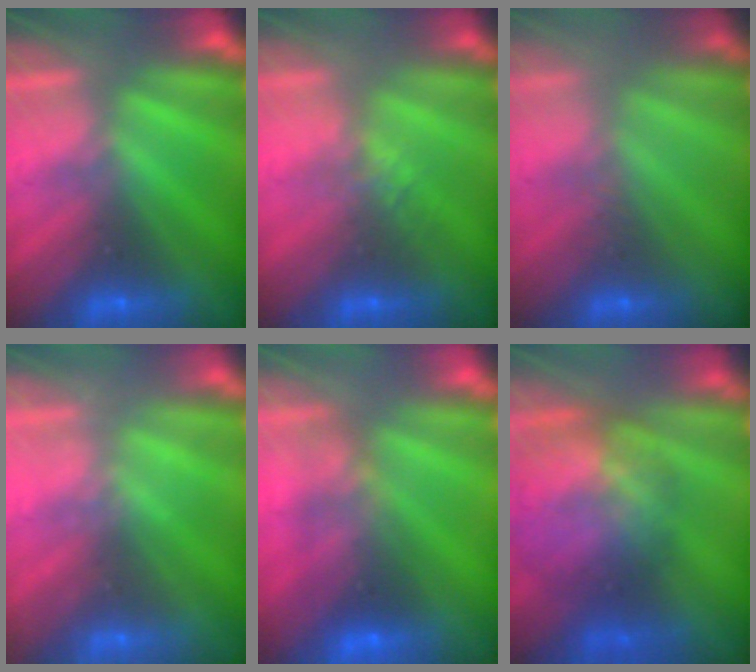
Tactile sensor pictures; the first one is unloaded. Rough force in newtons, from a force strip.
{"total": 2.2}
{"total": 3.3}
{"total": 2.4}
{"total": 9.8}
{"total": 8.8}